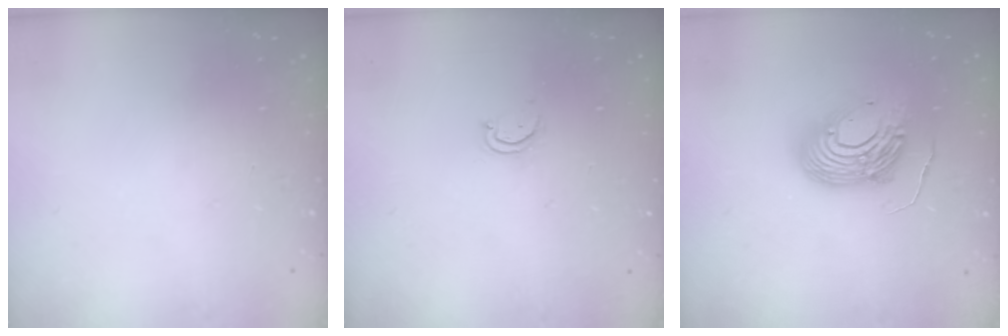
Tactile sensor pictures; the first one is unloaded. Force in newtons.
{"total": 2.7, "press": 2.7, "slide": 0.3}
{"total": 14.4, "press": 14.4, "slide": 1.1}